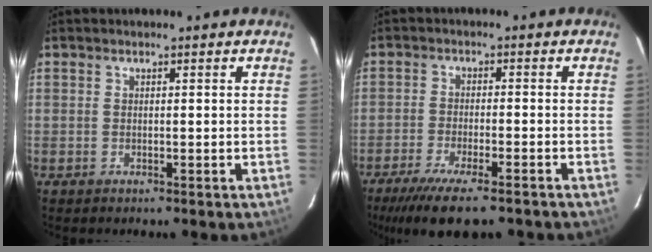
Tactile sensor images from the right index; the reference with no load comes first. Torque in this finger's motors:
{"motor_torque": [1.16, -0.98, 0.65, 0.12]}